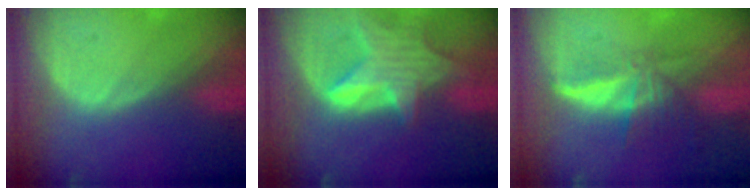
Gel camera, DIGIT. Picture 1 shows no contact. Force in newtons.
{"total": 8.4, "press": 7.4, "slide": 4.0}
{"total": 6.0, "press": 5.5, "slide": 2.4}